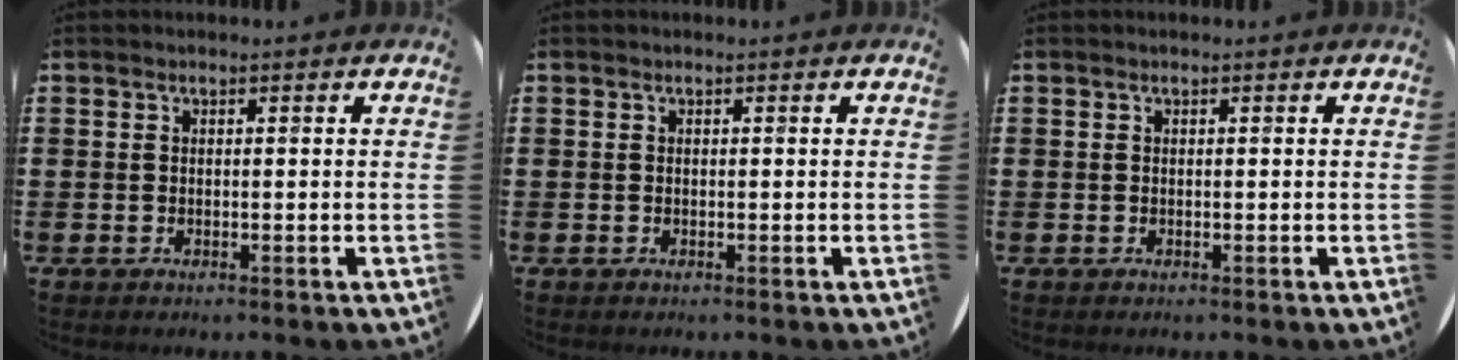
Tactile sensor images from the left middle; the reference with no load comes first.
{"total": 0.0}
{"total": 0.0}